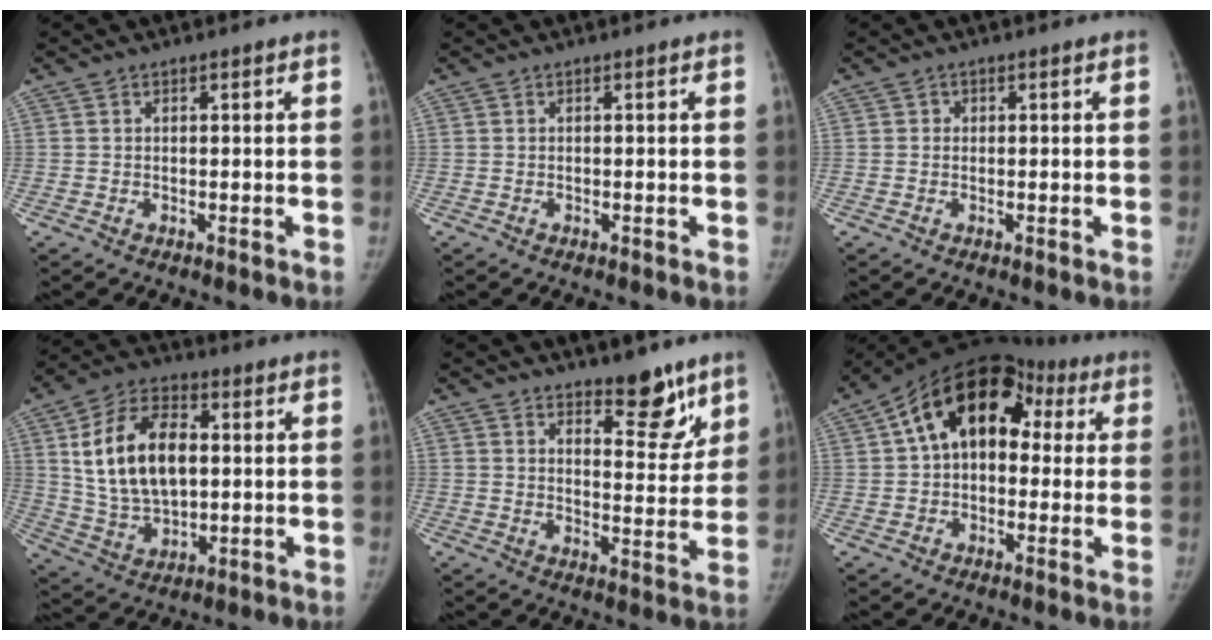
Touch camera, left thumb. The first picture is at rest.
{"total": 0.0}
{"total": 0.8, "force": [0.0, 0.8, 0.1], "torque": [0.006, 0.003, -0.001]}
{"total": 17.0, "force": [2.9, 10.4, 13.2], "torque": [-0.215, 0.001, 0.057]}
{"total": 9.7, "force": [7.1, 3.8, 5.5], "torque": [-0.037, -0.053, 0.107]}
{"total": 17.1, "force": [4.1, 11.5, 12.0], "torque": [-0.150, 0.046, 0.052]}